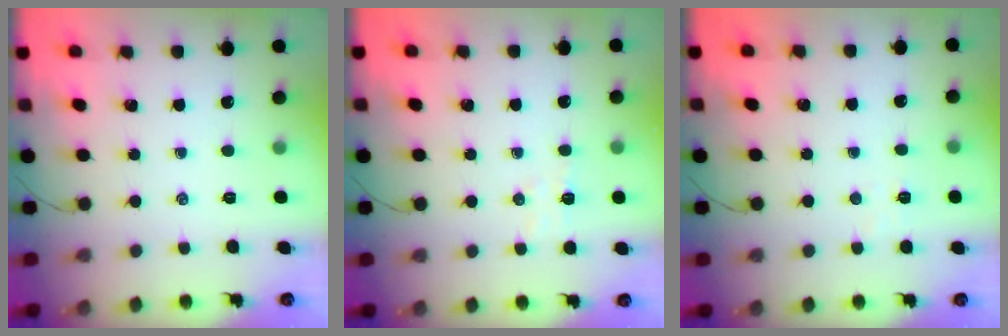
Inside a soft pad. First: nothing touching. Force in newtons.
{"total": 4.4, "press": 4.2, "slide": 1.1}
{"total": 2.4, "press": 2.3, "slide": 0.6}